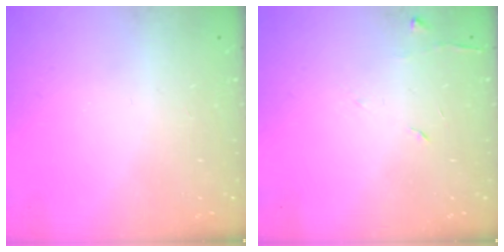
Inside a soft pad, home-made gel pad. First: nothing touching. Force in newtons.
{"total": 5.8, "press": 5.7, "slide": 0.6}